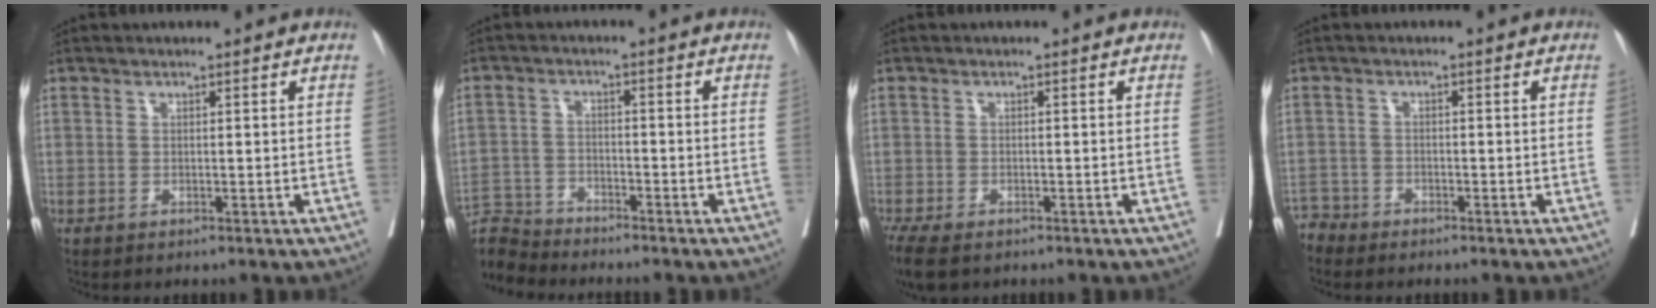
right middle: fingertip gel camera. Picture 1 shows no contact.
{"total": 5.9, "force": [-5.8, 0.0, -1.1], "torque": [0.022, 0.001, -0.112]}
{"total": 6.8, "force": [-4.8, 2.9, 3.8], "torque": [-0.078, -0.016, -0.078]}
{"total": 2.3, "force": [-2.1, 0.4, -0.9], "torque": [0.023, -0.003, -0.045]}